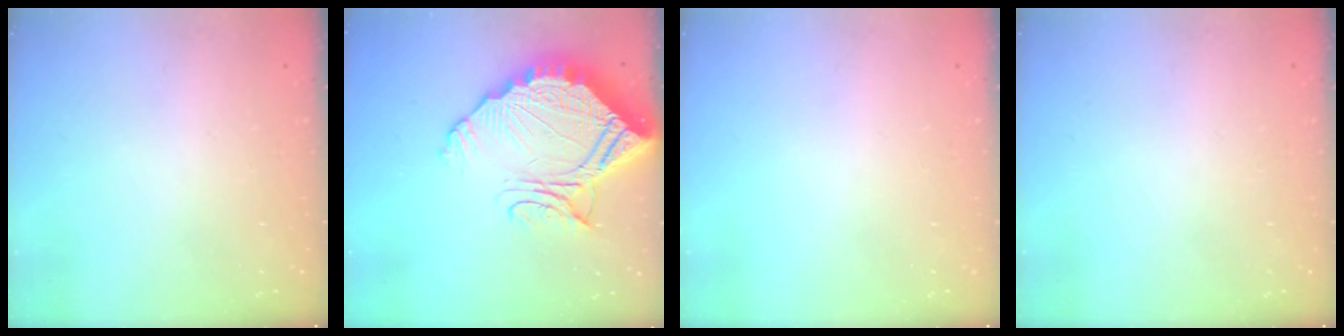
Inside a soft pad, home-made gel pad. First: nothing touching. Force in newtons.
{"total": 19.5, "press": 19.4, "slide": 1.5}
{"total": 0.0}
{"total": 0.0}